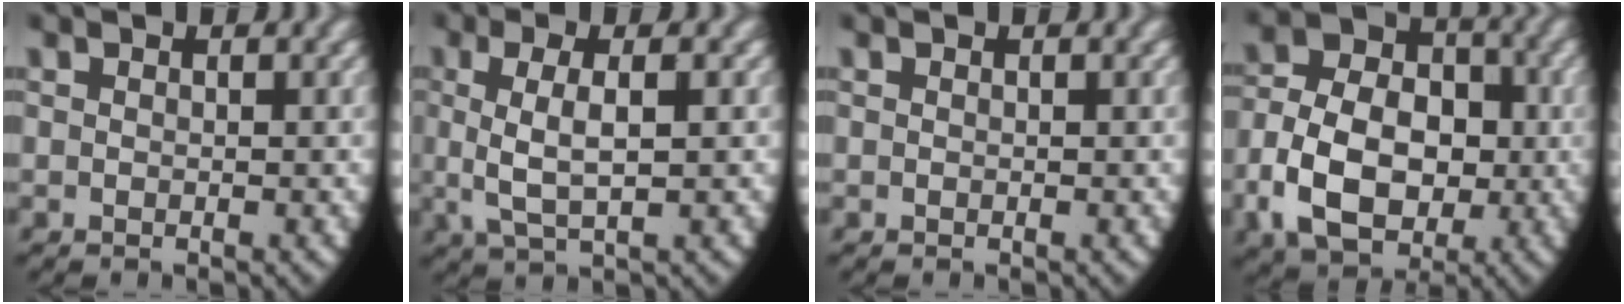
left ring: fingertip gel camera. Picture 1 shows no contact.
{"total": 4.4, "force": [0.5, 1.7, 4.1], "torque": [-0.097, -0.006, 0.021]}
{"total": 0.0}
{"total": 11.2, "force": [-1.1, 8.6, 7.1], "torque": [-0.140, -0.029, -0.011]}